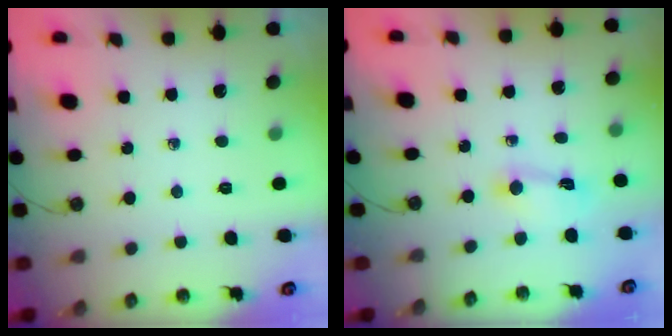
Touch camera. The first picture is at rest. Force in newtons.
{"total": 2.2, "press": 2.2, "slide": 0.3}